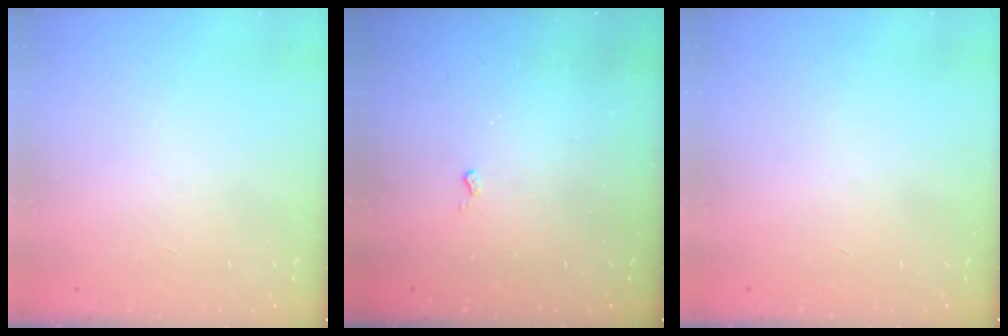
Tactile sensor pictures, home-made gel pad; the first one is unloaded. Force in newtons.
{"total": 2.6, "press": 2.6, "slide": 0.5}
{"total": 0.0}